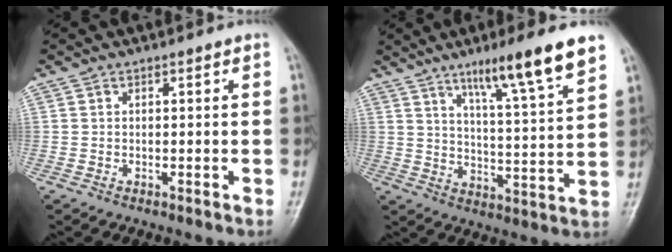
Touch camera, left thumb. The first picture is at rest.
{"total": 14.5, "force": [9.3, 1.1, 11.0], "torque": [-0.167, -0.047, 0.149]}